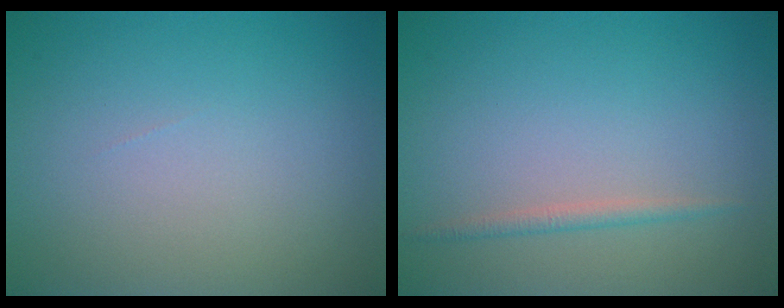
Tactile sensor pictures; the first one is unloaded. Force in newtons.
{"total": 1.1, "press": 1.1, "slide": 0.1}